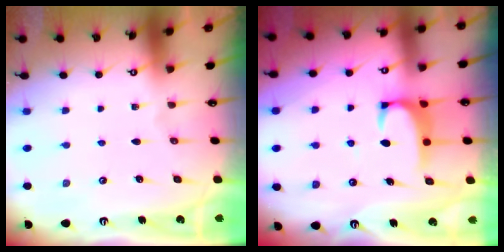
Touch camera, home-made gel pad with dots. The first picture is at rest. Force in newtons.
{"total": 2.0, "press": 2.0, "slide": 0.3}